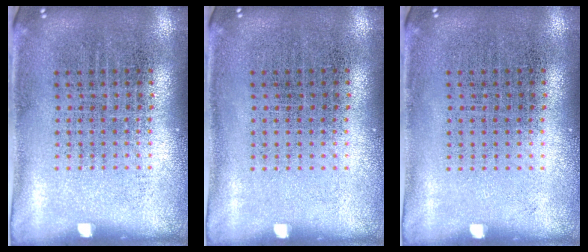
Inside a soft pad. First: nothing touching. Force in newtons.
{"total": 0.0}
{"total": 0.0}